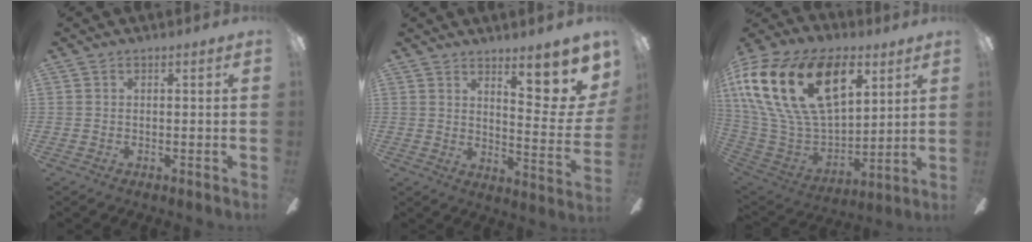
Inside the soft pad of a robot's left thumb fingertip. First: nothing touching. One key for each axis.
{"total": 13.5, "fx": 8.9, "fy": 3.8, "fz": 9.5, "tx": -0.113, "ty": -0.075, "tz": 0.143}
{"total": 28.7, "fx": 11.1, "fy": 17.0, "fz": 20.4, "tx": -0.415, "ty": -0.048, "tz": 0.196}